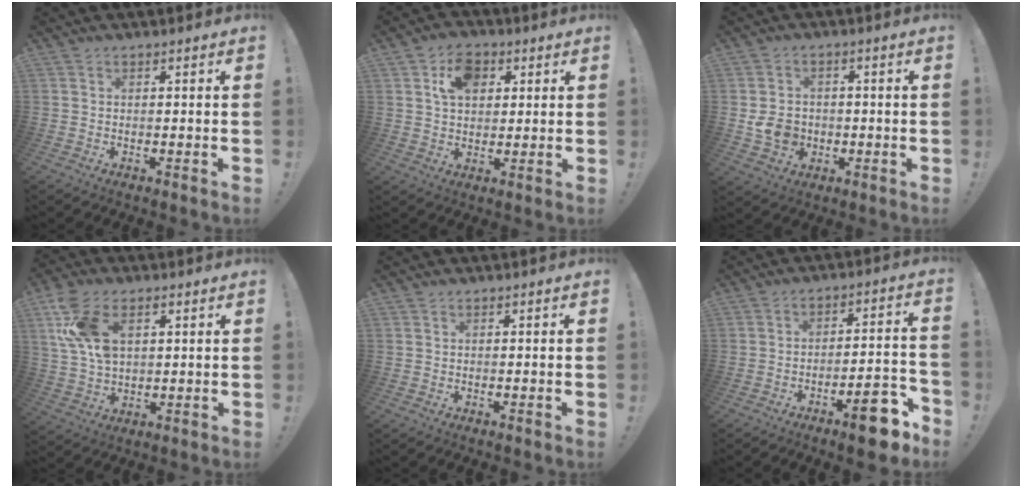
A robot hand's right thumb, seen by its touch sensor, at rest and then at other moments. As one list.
[{"total": 9.0, "force": [3.9, 6.5, 4.9], "torque": [-0.073, -0.004, 0.072]}, {"total": 8.0, "force": [-1.5, 7.0, 3.6], "torque": [-0.070, 0.013, -0.026]}, {"total": 13.3, "force": [4.6, 8.4, 9.2], "torque": [-0.195, -0.004, 0.091]}, {"total": 0.0}, {"total": 12.1, "force": [-7.5, 3.8, 8.7], "torque": [-0.103, 0.056, -0.116]}]